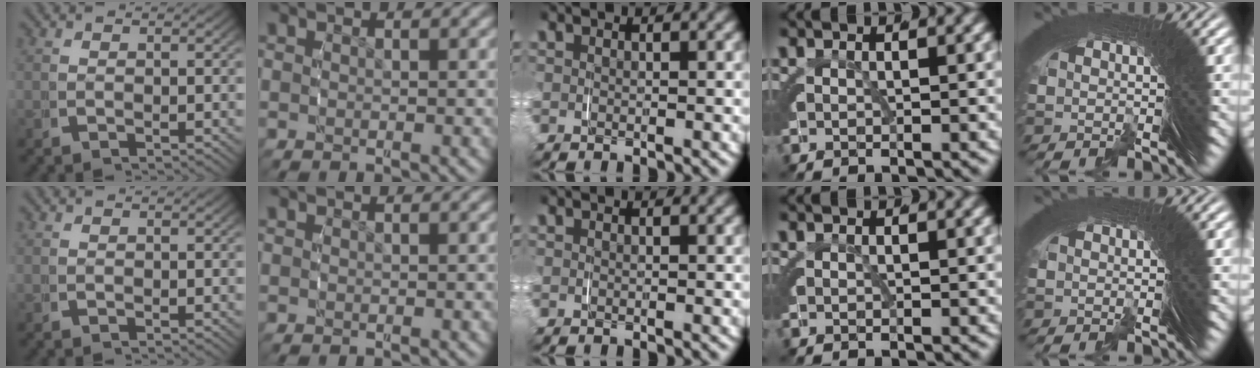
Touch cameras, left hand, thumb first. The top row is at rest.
{}